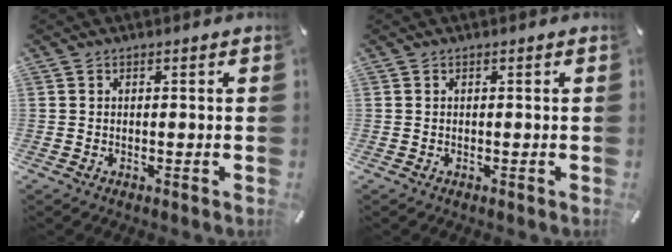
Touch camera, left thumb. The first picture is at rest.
{"total": 0.0}